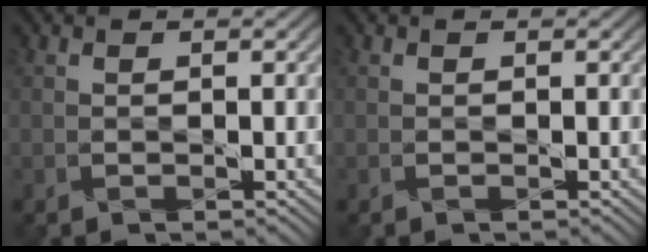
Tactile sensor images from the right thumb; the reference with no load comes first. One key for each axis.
{"total": 0.0}